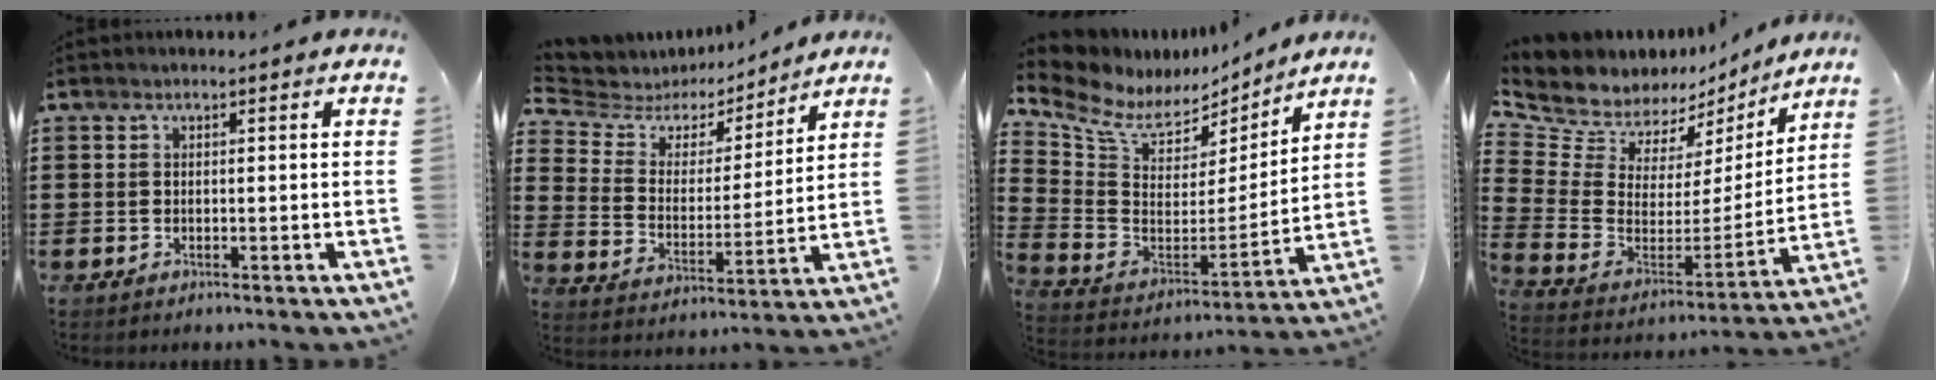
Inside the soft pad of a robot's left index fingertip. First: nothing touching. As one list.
[{"total": 5.1, "force": [4.5, 2.2, 0.9], "torque": [-0.050, -0.029, 0.073]}, {"total": 7.8, "force": [6.3, 3.8, 2.5], "torque": [-0.091, -0.042, 0.113]}, {"total": 8.1, "force": [7.1, 3.8, 1.0], "torque": [-0.071, -0.055, 0.127]}]